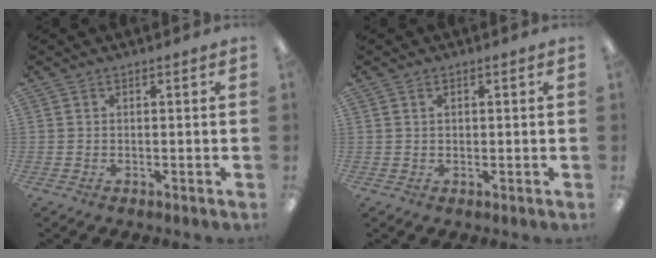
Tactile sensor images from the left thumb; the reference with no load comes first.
{"total": 1.1, "force": [0.5, 0.7, 0.7], "torque": [-0.016, 0.003, 0.008]}